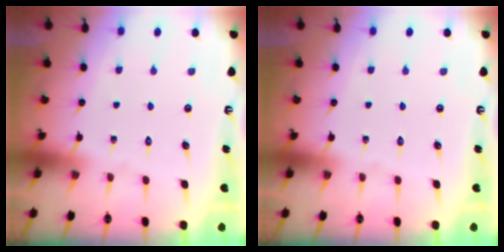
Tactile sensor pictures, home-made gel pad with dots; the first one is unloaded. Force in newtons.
{"total": 0.0}